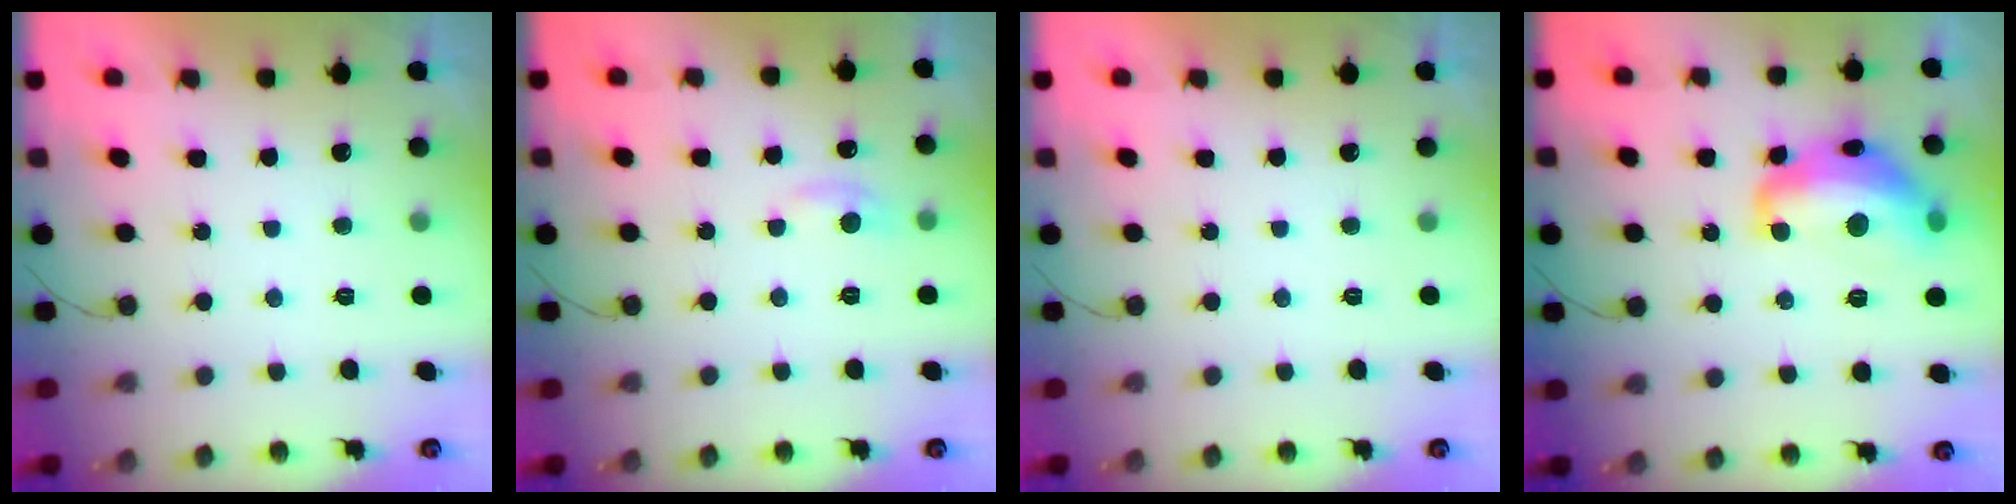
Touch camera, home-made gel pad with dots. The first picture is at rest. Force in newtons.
{"total": 5.5, "press": 5.4, "slide": 0.7}
{"total": 0.0}
{"total": 15.5, "press": 15.5, "slide": 0.8}